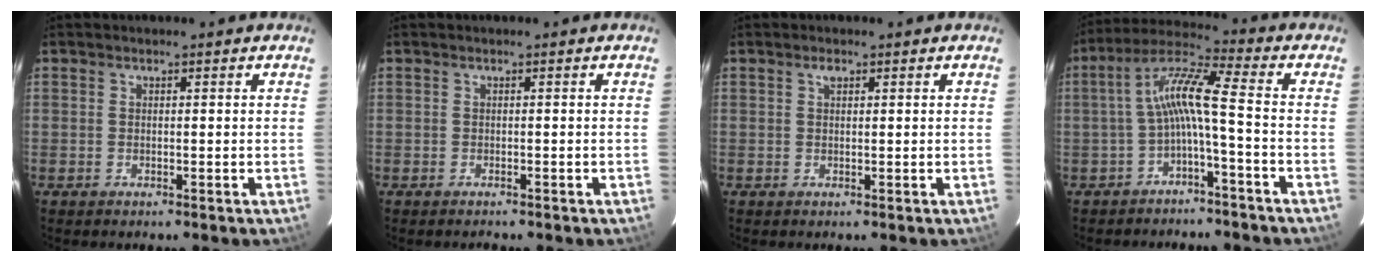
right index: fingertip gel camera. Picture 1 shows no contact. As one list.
[{"total": 1.0, "force": [-0.9, 0.3, 0.2], "torque": [-0.008, -0.001, -0.010]}, {"total": 0.9, "force": [0.5, 0.5, 0.6], "torque": [-0.011, 0.005, 0.009]}, {"total": 8.2, "force": [-2.3, 0.1, 7.9], "torque": [-0.175, 0.021, -0.043]}]